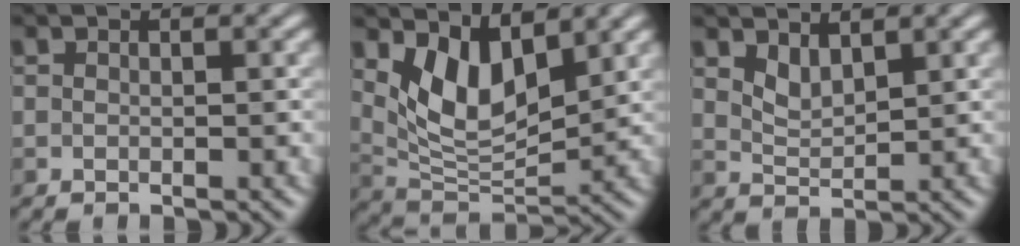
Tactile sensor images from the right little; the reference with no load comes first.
{"total": 5.6, "force": [2.6, 2.6, 4.3], "torque": [-0.085, -0.015, 0.045]}
{"total": 1.3, "force": [1.0, 0.4, 0.8], "torque": [-0.027, -0.007, 0.019]}